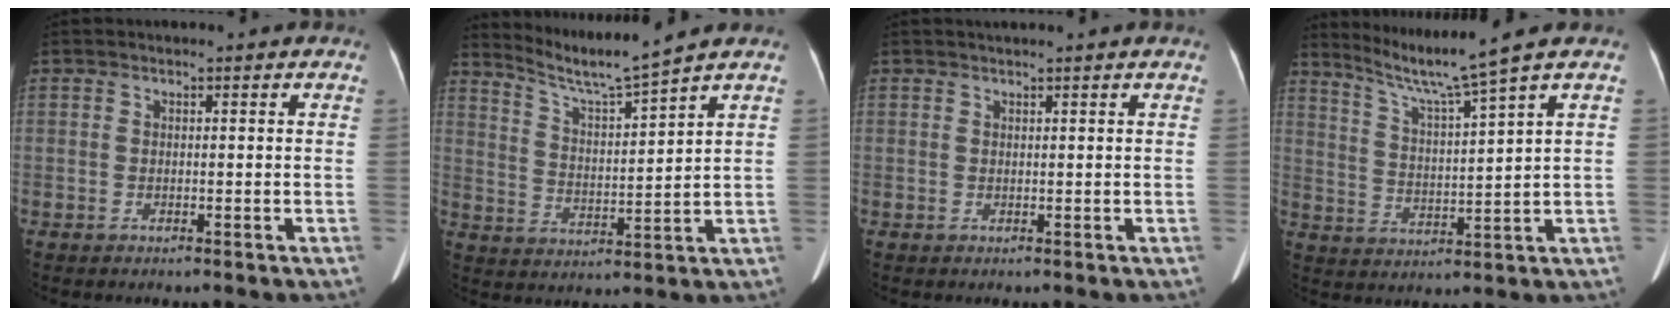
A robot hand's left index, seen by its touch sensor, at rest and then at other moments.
{"total": 7.3, "force": [6.7, -2.4, 1.7], "torque": [-0.047, -0.017, 0.135]}
{"total": 2.0, "force": [1.7, -0.4, 0.9], "torque": [-0.012, 0.021, 0.031]}
{"total": 8.1, "force": [6.6, -3.0, 3.6], "torque": [-0.073, -0.017, 0.129]}